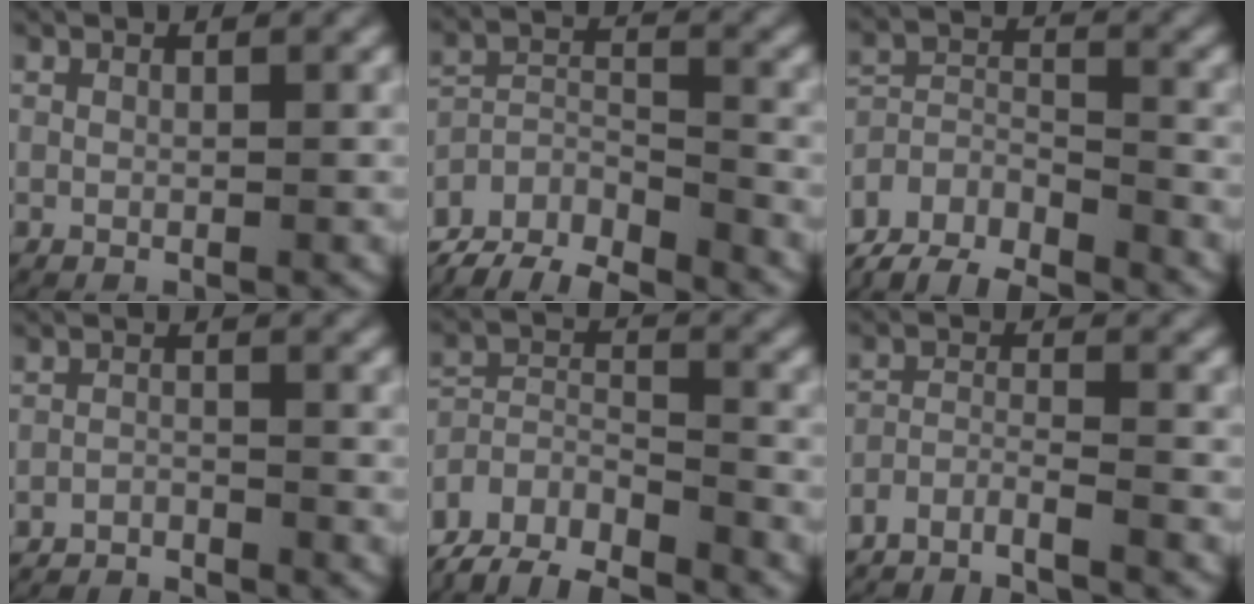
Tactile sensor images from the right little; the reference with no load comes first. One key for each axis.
{"total": 12.2, "fx": -7.9, "fy": 8.0, "fz": 4.7, "tx": -0.096, "ty": -0.051, "tz": -0.125}
{"total": 12.2, "fx": -8.9, "fy": 7.7, "fz": 3.2, "tx": -0.081, "ty": -0.050, "tz": -0.146}
{"total": 3.8, "fx": -3.7, "fy": 1.0, "fz": 0.3, "tx": -0.006, "ty": -0.013, "tz": -0.065}
{"total": 12.3, "fx": -8.1, "fy": 8.7, "fz": 3.3, "tx": -0.089, "ty": -0.052, "tz": -0.135}
{"total": 8.7, "fx": -8.0, "fy": 3.0, "fz": 1.8, "tx": -0.038, "ty": -0.026, "tz": -0.129}